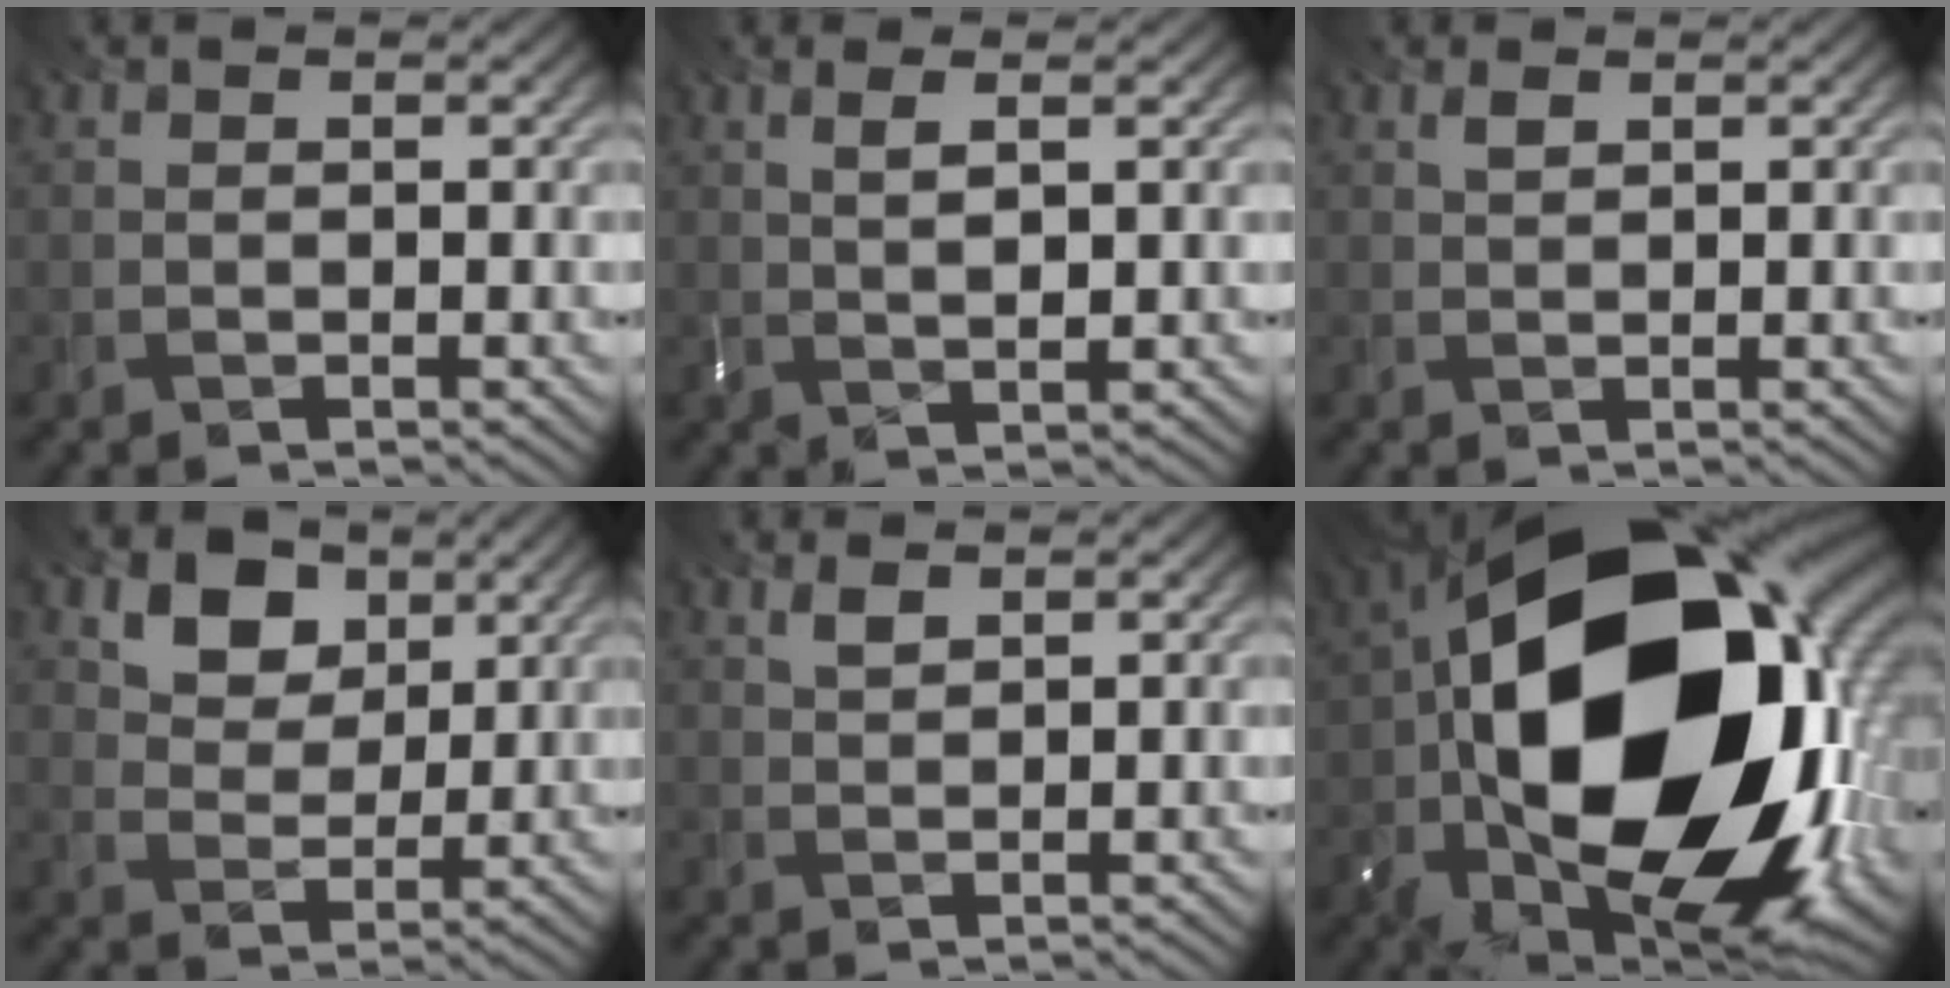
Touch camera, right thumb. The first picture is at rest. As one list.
[{"total": 2.7, "force": [1.2, 0.3, 2.4], "torque": [-0.057, 0.005, 0.022]}, {"total": 1.0, "force": [0.9, 0.0, 0.4], "torque": [-0.014, 0.004, 0.013]}, {"total": 8.1, "force": [4.8, 5.4, 3.6], "torque": [-0.113, 0.000, 0.092]}, {"total": 1.4, "force": [1.2, 0.1, 0.6], "torque": [-0.018, 0.004, 0.022]}, {"total": 23.4, "force": [-1.2, 14.9, 18.0], "torque": [-0.387, -0.049, 0.006]}]